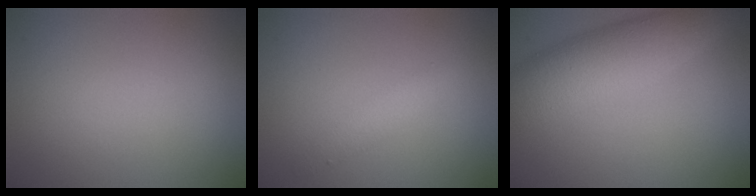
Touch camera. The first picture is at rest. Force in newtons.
{"total": 1.3, "press": 1.3, "slide": 0.0}
{"total": 6.5, "press": 6.5, "slide": 0.2}